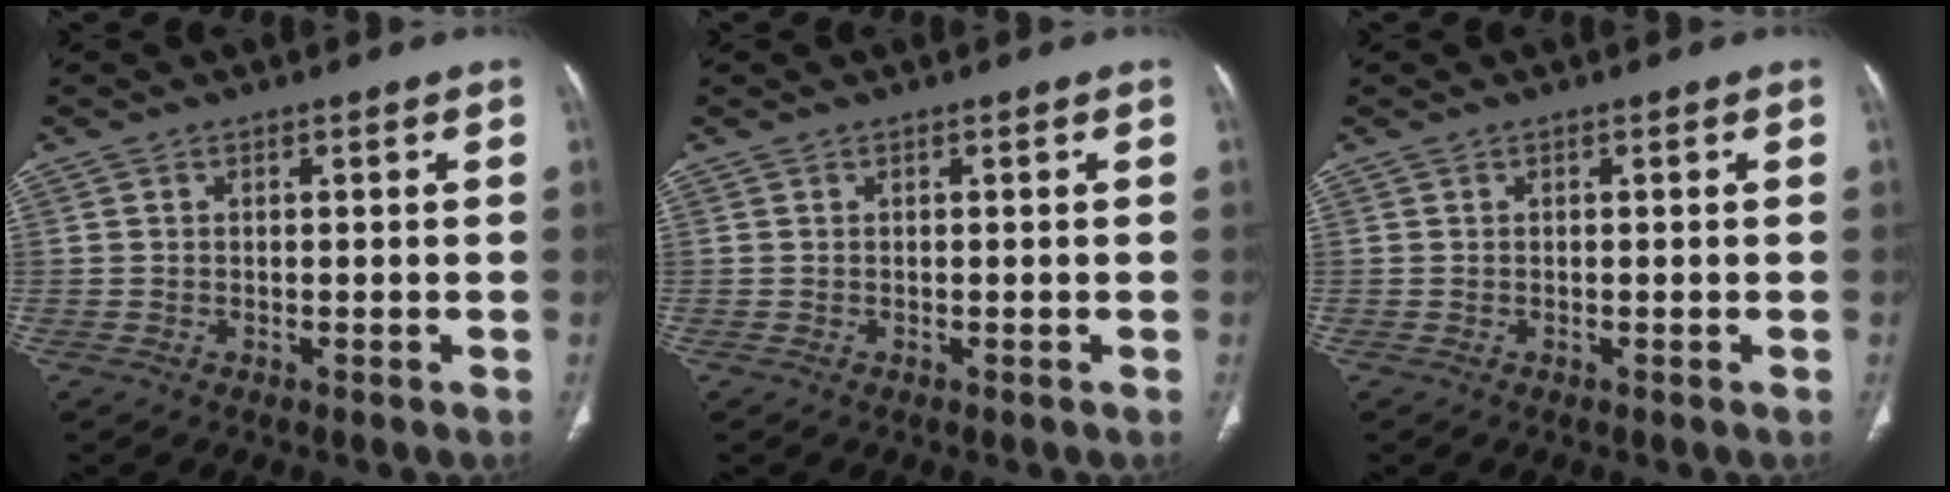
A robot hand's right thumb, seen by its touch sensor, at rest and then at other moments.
{"total": 0.0}
{"total": 0.0}